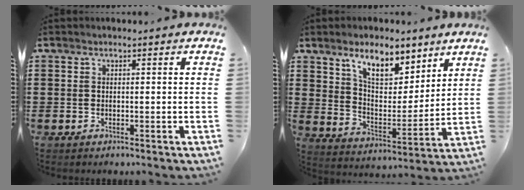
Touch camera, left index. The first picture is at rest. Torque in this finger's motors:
{"motor_torque": [1.64, -0.50, 0.54, 0.21]}